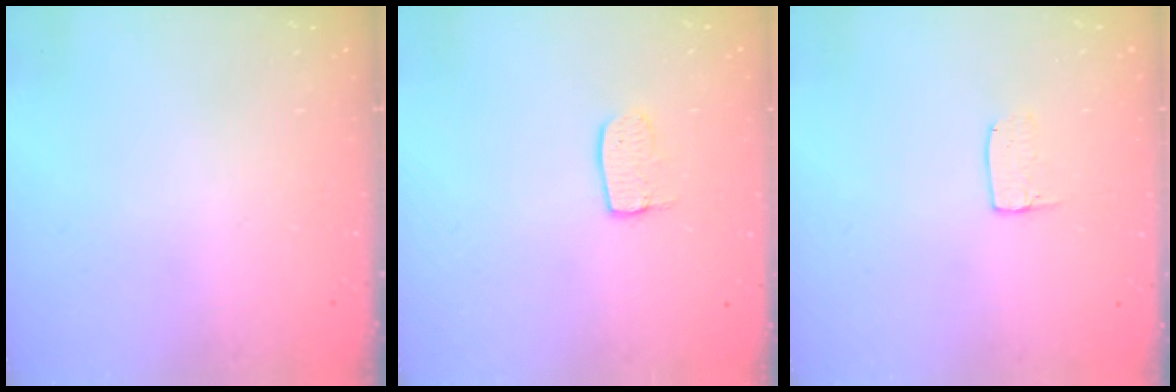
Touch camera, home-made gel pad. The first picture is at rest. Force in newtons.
{"total": 6.0, "press": 6.0, "slide": 0.3}
{"total": 4.1, "press": 4.1, "slide": 0.3}